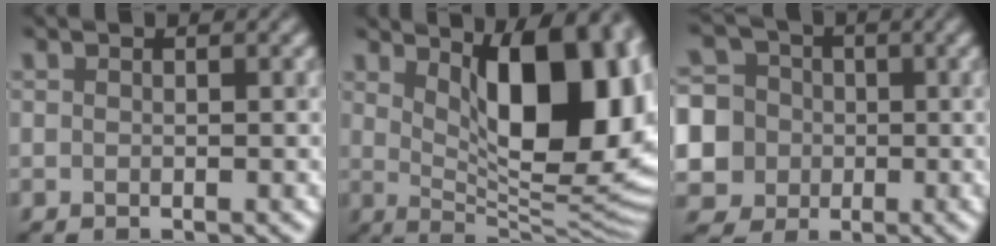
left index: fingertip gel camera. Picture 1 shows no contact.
{"total": 14.1, "force": [4.1, 5.9, 12.2], "torque": [-0.131, 0.002, 0.061]}
{"total": 8.6, "force": [-1.0, 8.3, 2.4], "torque": [-0.077, 0.015, -0.046]}